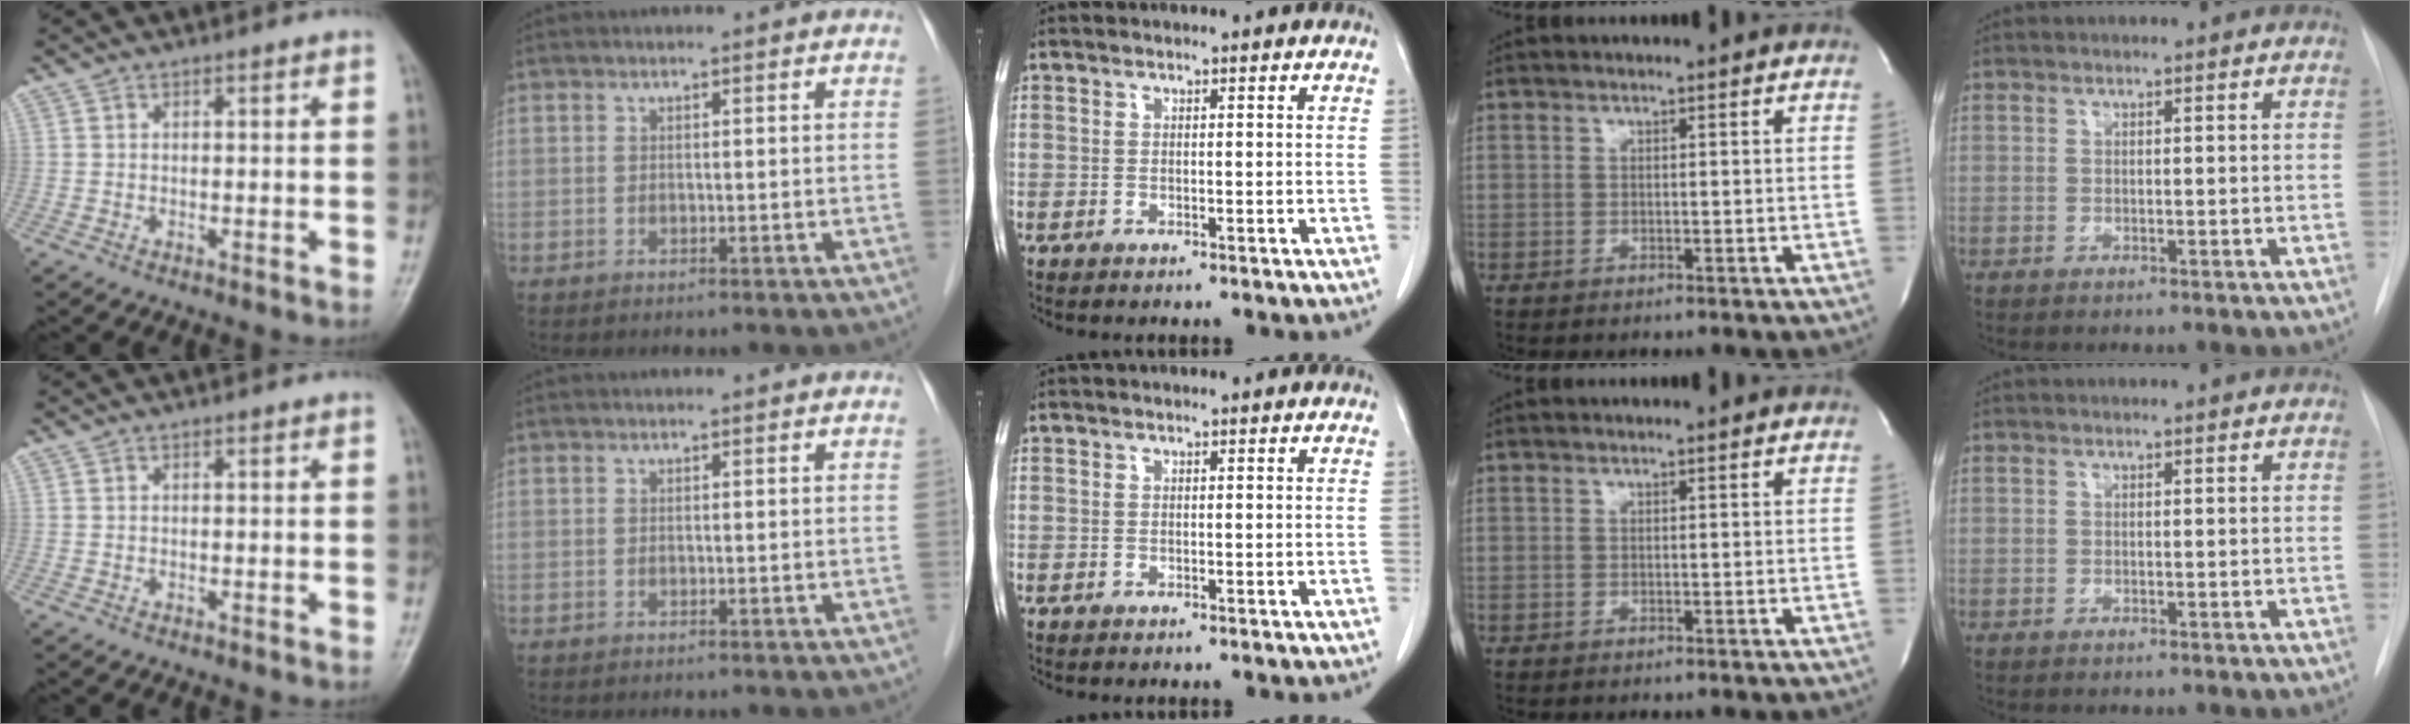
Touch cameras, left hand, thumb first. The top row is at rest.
{}